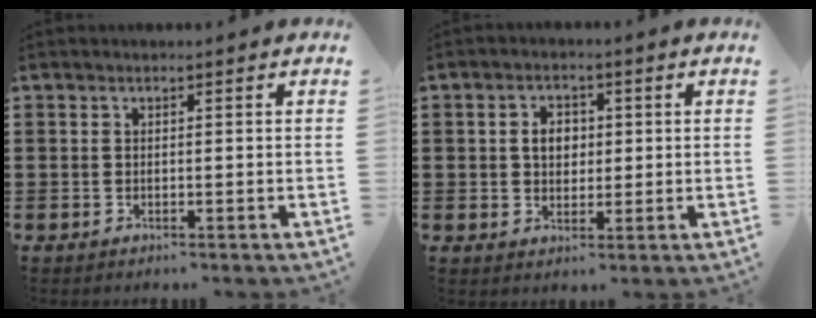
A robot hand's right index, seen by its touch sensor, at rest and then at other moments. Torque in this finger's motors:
{"motor_torque": [0.89, 0.68, 0.39, 0.09]}